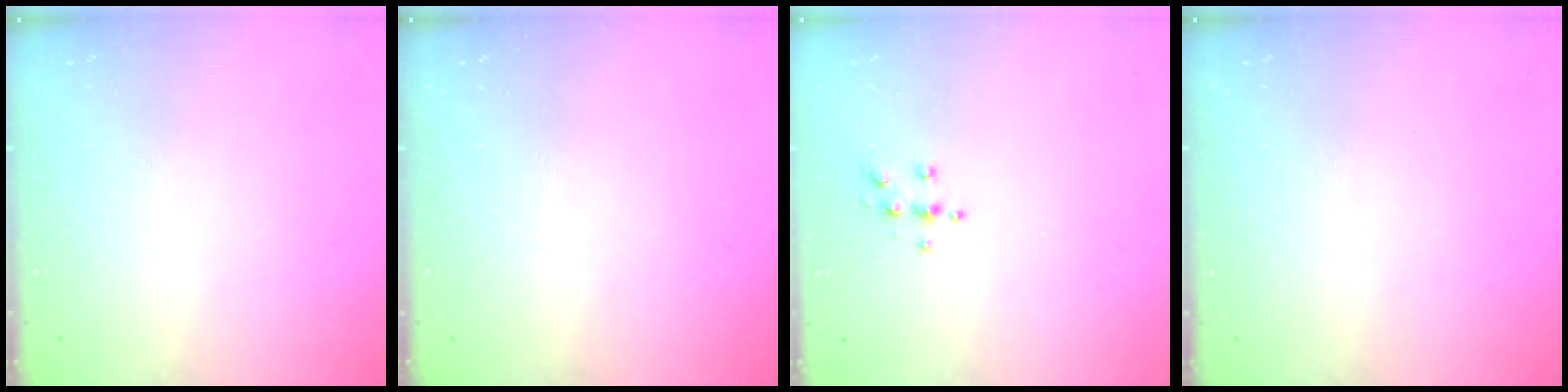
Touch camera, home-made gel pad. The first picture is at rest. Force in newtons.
{"total": 0.0}
{"total": 5.5, "press": 5.5, "slide": 0.4}
{"total": 0.0}